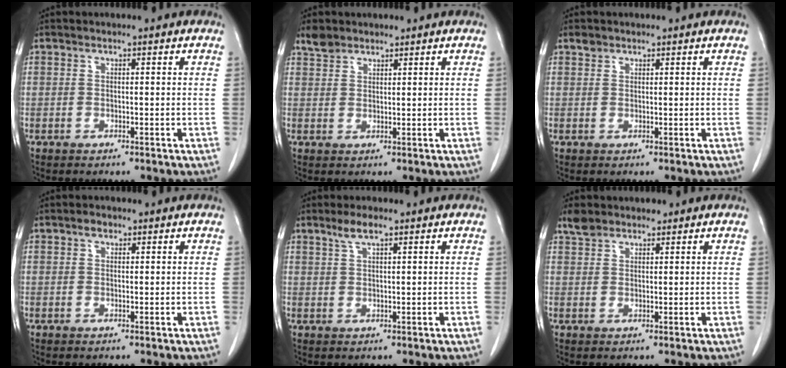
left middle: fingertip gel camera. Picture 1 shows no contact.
{"total": 2.7, "force": [2.3, 1.3, 0.4], "torque": [-0.015, 0.010, 0.045]}
{"total": 1.0, "force": [0.8, 0.6, 0.1], "torque": [-0.002, 0.005, 0.013]}
{"total": 1.3, "force": [0.8, 0.8, 0.6], "torque": [-0.013, 0.005, 0.013]}
{"total": 2.9, "force": [2.0, 0.5, 2.0], "torque": [-0.045, 0.004, 0.041]}
{"total": 3.2, "force": [2.7, 1.6, 0.7], "torque": [-0.019, 0.013, 0.050]}